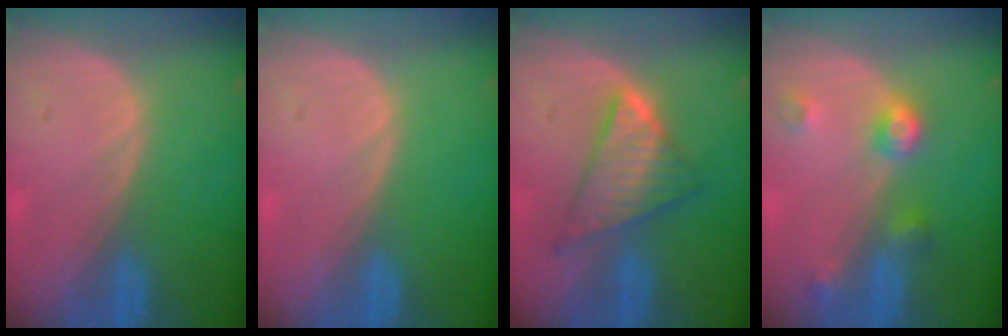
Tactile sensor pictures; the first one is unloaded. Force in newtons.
{"total": 0.0}
{"total": 7.0, "press": 7.0, "slide": 0.2}
{"total": 4.6, "press": 4.1, "slide": 2.0}